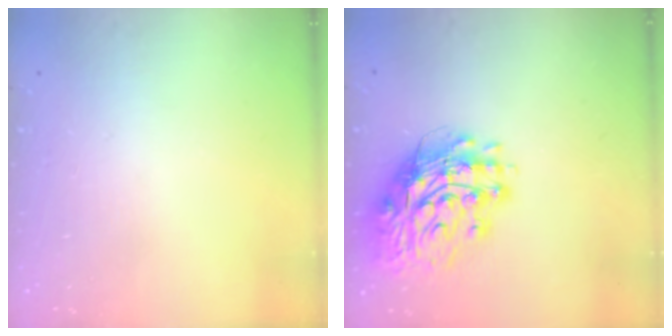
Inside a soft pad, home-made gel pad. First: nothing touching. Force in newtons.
{"total": 16.0, "press": 15.9, "slide": 2.1}